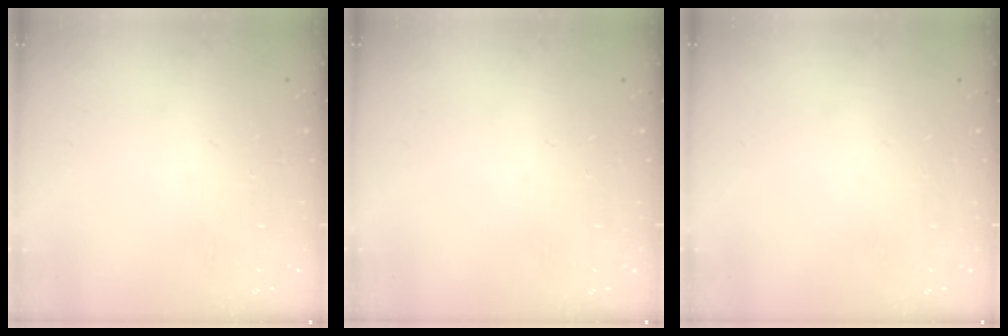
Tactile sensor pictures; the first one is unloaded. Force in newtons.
{"total": 0.0}
{"total": 0.0}